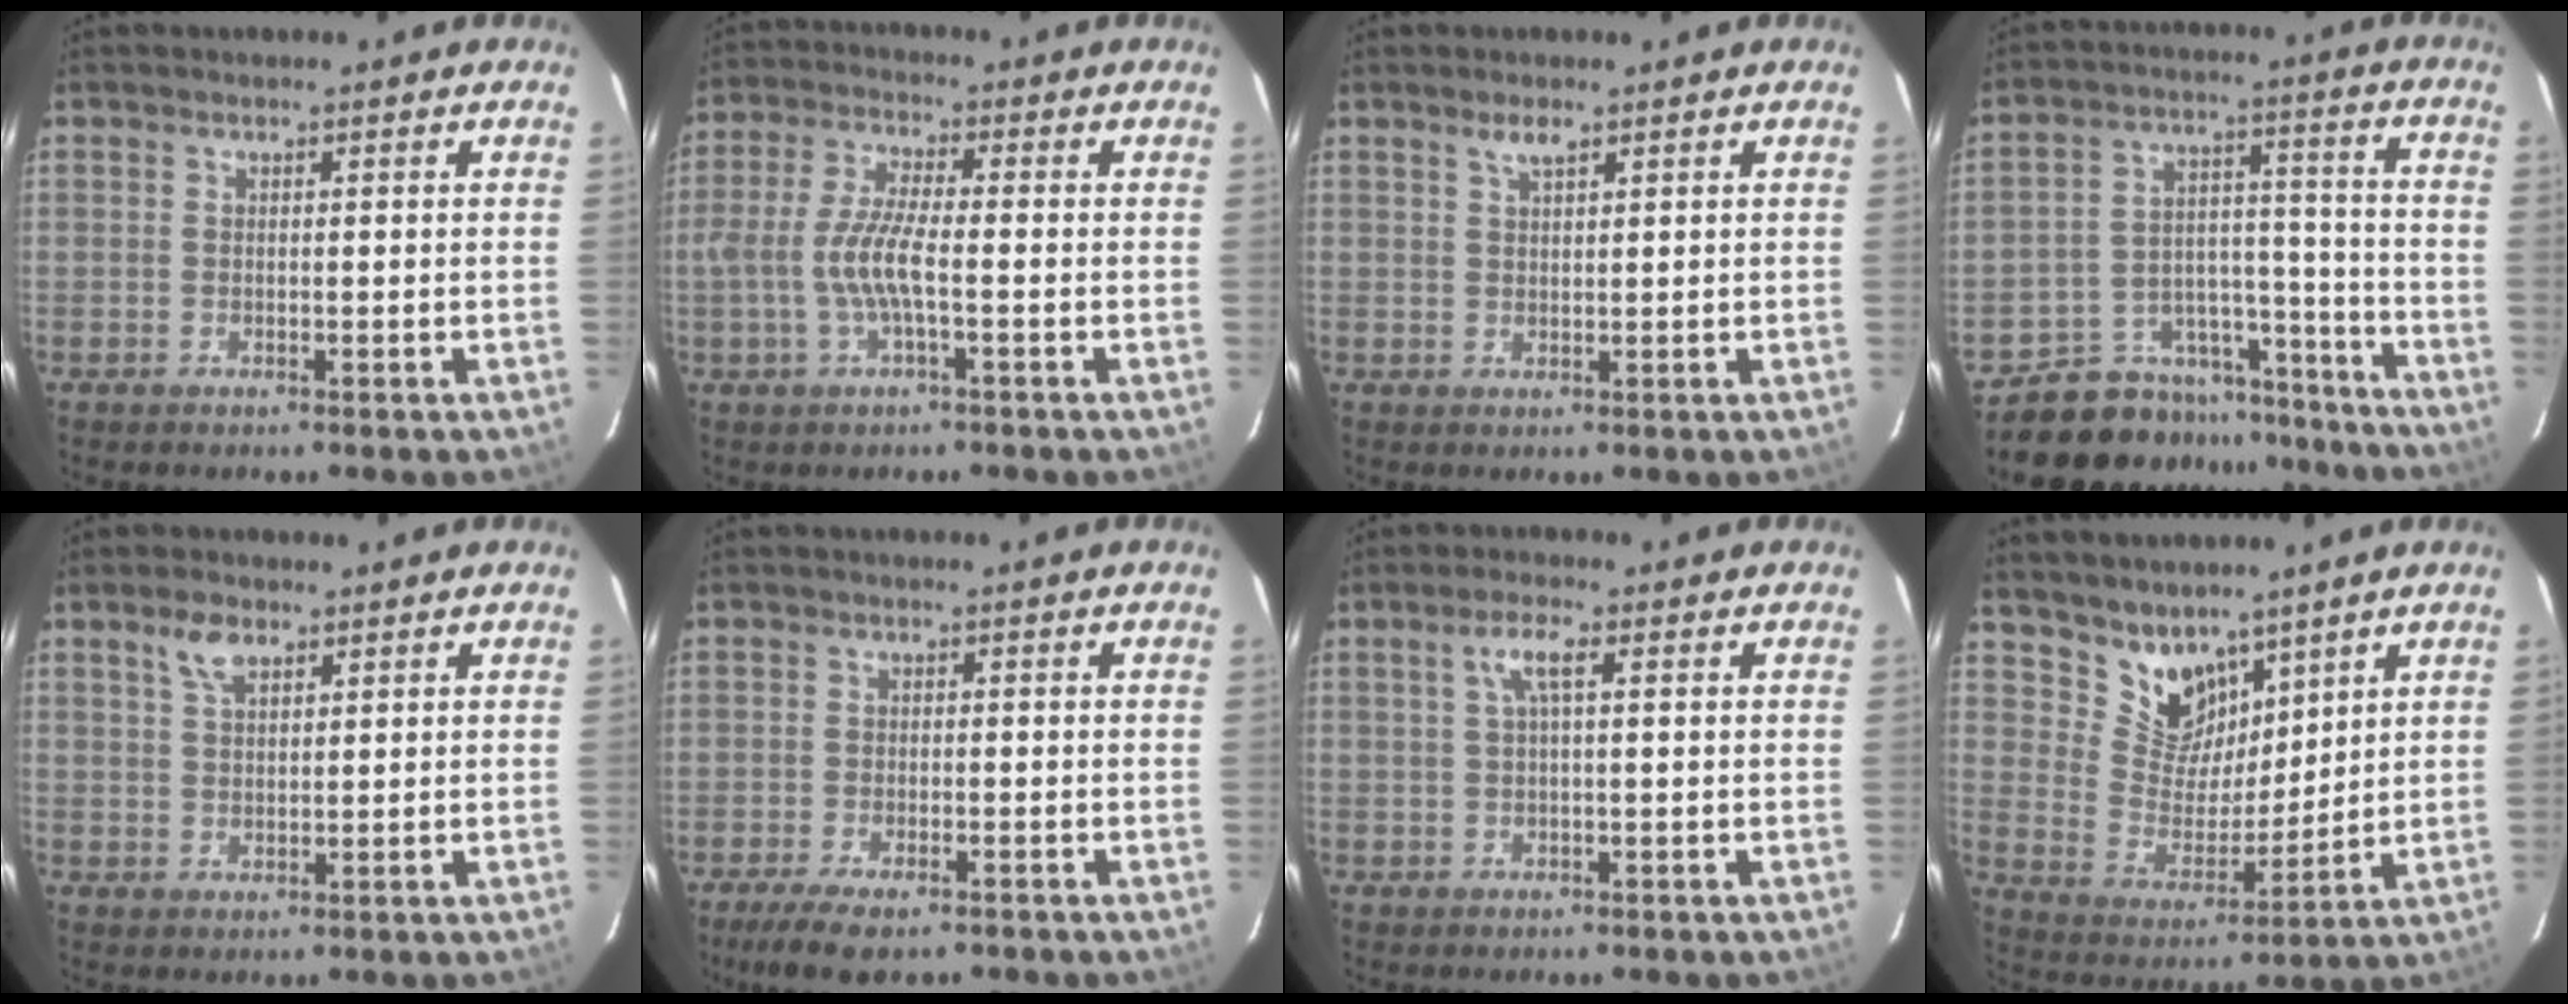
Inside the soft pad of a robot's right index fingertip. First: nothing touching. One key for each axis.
{"total": 7.2, "fx": -1.7, "fy": 1.2, "fz": 6.9, "tx": -0.146, "ty": 0.004, "tz": -0.033}
{"total": 1.9, "fx": 1.4, "fy": 0.5, "fz": 1.3, "tx": -0.022, "ty": 0.004, "tz": 0.025}
{"total": 14.3, "fx": -12.6, "fy": 6.7, "fz": 0.6, "tx": -0.014, "ty": 0.070, "tz": -0.181}
{"total": 3.7, "fx": 2.2, "fy": 1.8, "fz": 2.3, "tx": -0.043, "ty": 0.007, "tz": 0.043}
{"total": 7.1, "fx": -5.1, "fy": 2.4, "fz": 4.3, "tx": -0.105, "ty": -0.025, "tz": -0.088}
{"total": 3.2, "fx": 0.8, "fy": 0.3, "fz": 3.1, "tx": -0.063, "ty": 0.007, "tz": 0.015}
{"total": 9.7, "fx": 7.4, "fy": 5.6, "fz": 2.7, "tx": -0.047, "ty": 0.003, "tz": 0.149}